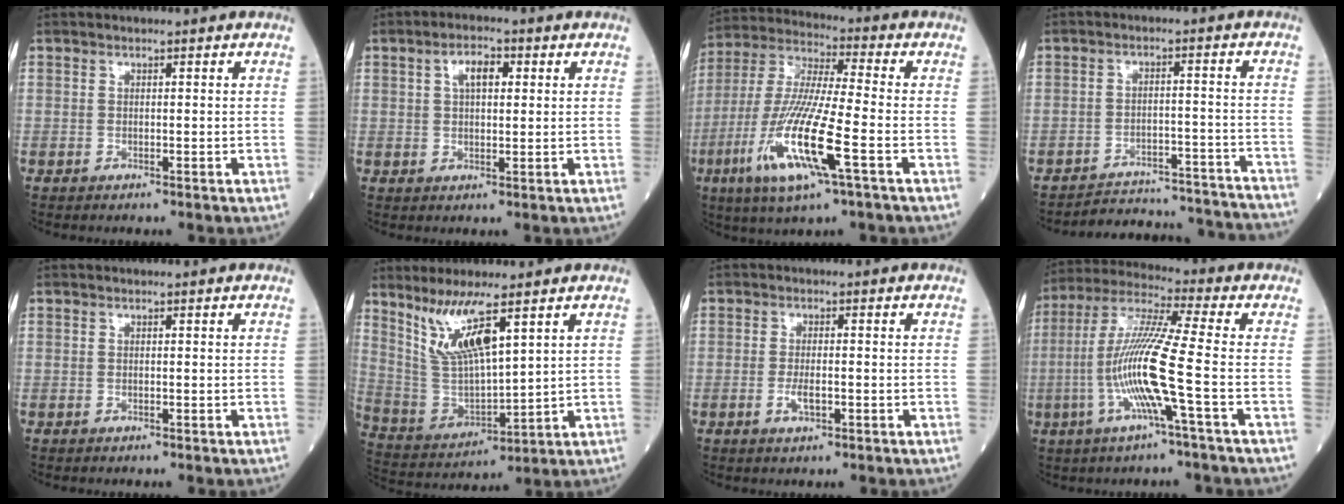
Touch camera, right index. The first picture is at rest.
{"total": 4.3, "force": [1.5, 2.0, 3.6], "torque": [-0.063, 0.011, 0.024]}
{"total": 16.6, "force": [-5.9, 1.2, 15.5], "torque": [-0.325, -0.021, -0.111]}
{"total": 16.4, "force": [-16.2, 2.1, 1.7], "torque": [-0.006, 0.028, -0.199]}
{"total": 0.0}
{"total": 10.6, "force": [6.3, 1.4, 8.3], "torque": [-0.177, -0.010, 0.139]}
{"total": 2.8, "force": [-0.9, 0.8, 2.5], "torque": [-0.052, -0.001, -0.014]}
{"total": 12.9, "force": [-3.2, -0.9, 12.4], "torque": [-0.255, -0.002, -0.072]}